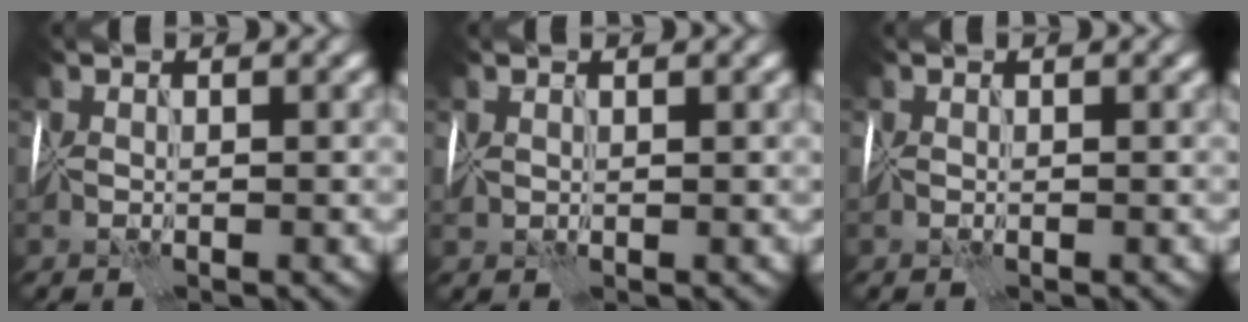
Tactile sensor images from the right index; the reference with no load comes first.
{"total": 1.0, "force": [0.7, 0.5, 0.5], "torque": [-0.010, 0.004, 0.014]}
{"total": 0.0}